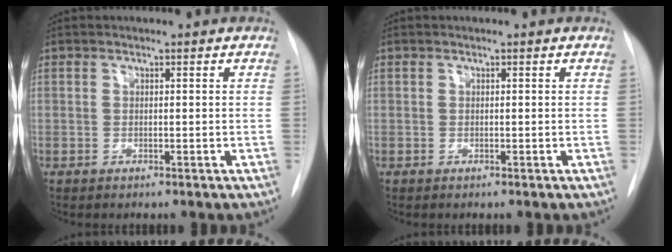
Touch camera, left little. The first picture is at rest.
{"total": 0.0}